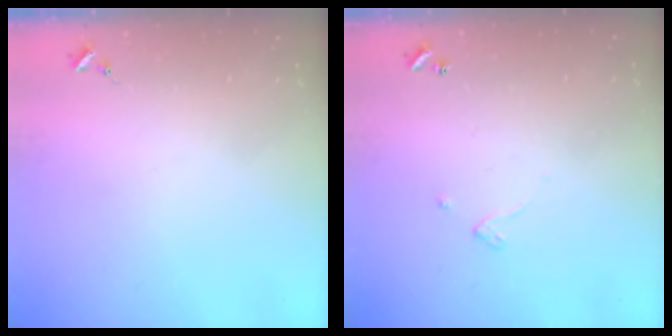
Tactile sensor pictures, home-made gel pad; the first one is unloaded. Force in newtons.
{"total": 2.6, "press": 2.6, "slide": 0.2}